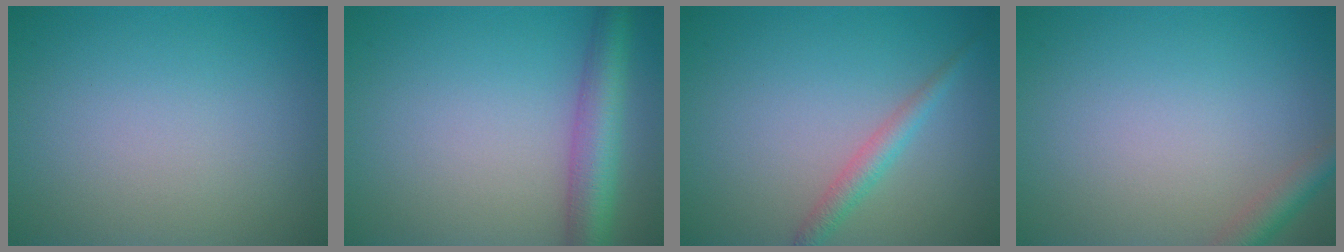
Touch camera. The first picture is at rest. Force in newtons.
{"total": 4.9, "press": 4.9, "slide": 0.2}
{"total": 1.9, "press": 1.9, "slide": 0.1}
{"total": 2.2, "press": 2.2, "slide": 0.2}